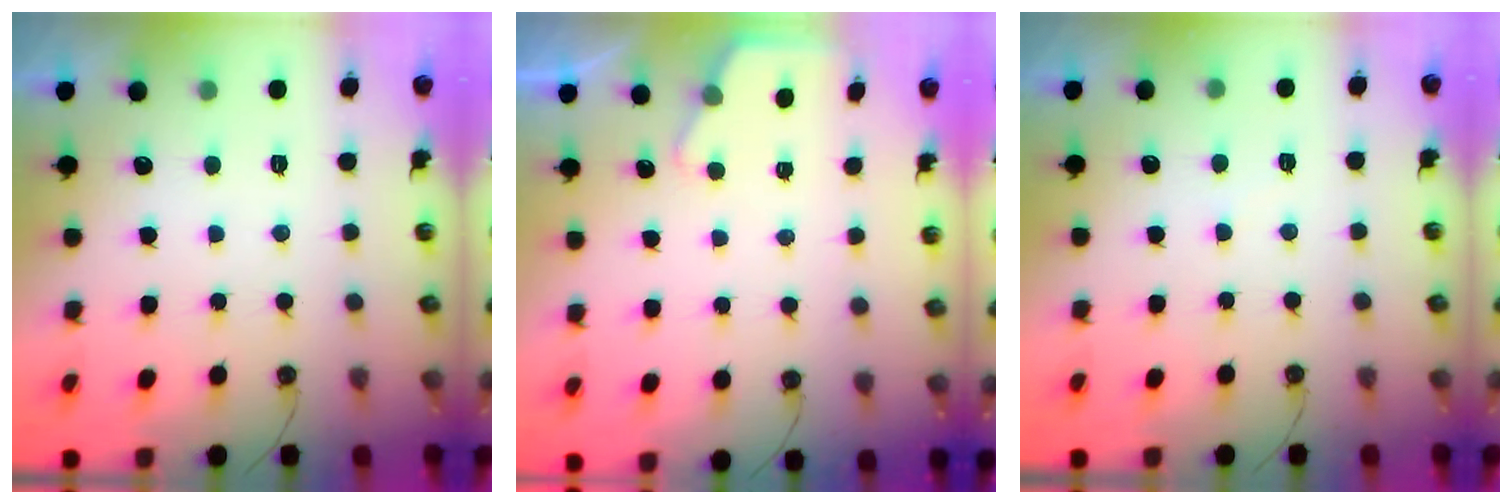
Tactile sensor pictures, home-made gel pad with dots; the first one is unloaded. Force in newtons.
{"total": 2.2, "press": 2.2, "slide": 0.3}
{"total": 3.6, "press": 3.5, "slide": 0.5}